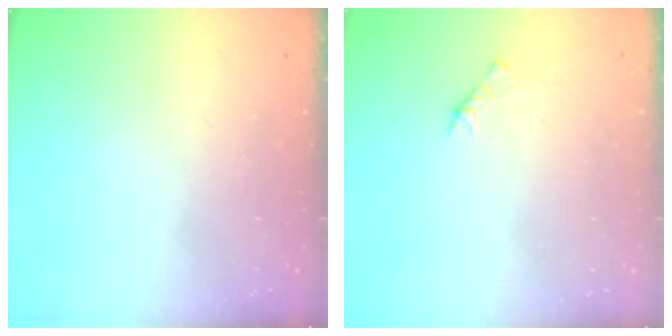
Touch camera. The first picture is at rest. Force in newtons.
{"total": 2.0, "press": 1.9, "slide": 0.6}